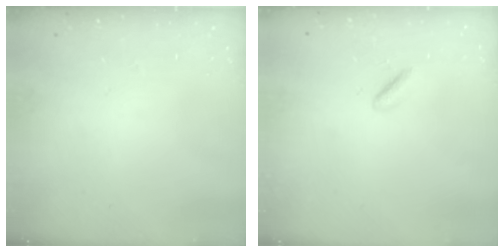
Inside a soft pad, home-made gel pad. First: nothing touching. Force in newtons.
{"total": 1.8, "press": 1.7, "slide": 0.7}